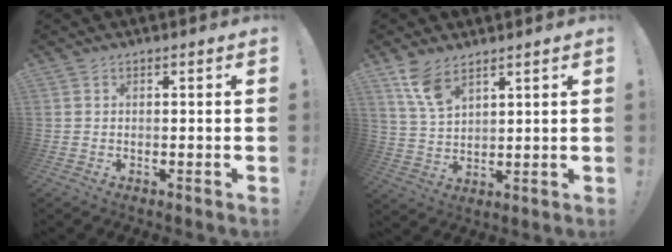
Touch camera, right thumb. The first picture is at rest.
{"total": 8.3, "force": [5.9, 3.6, 4.6], "torque": [-0.080, -0.031, 0.112]}